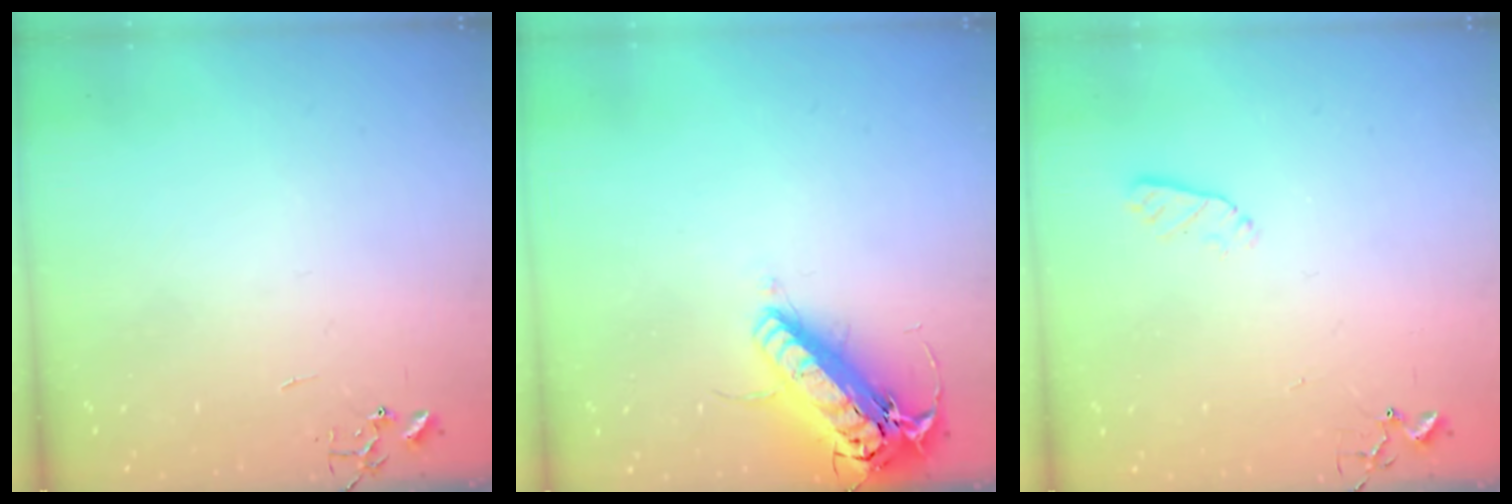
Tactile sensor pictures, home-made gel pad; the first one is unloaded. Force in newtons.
{"total": 19.5, "press": 19.1, "slide": 3.7}
{"total": 3.5, "press": 3.4, "slide": 0.5}